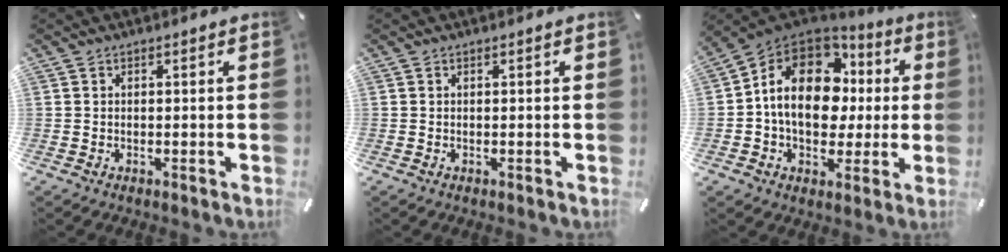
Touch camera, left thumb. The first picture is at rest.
{"total": 0.0}
{"total": 17.1, "force": [2.3, 12.8, 11.1], "torque": [-0.192, -0.005, 0.043]}